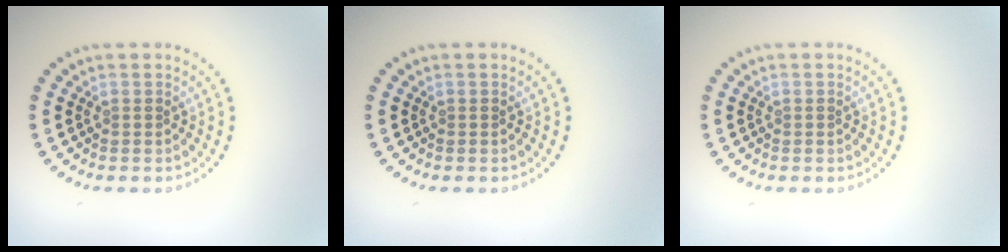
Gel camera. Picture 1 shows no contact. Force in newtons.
{"total": 0.0}
{"total": 0.0}